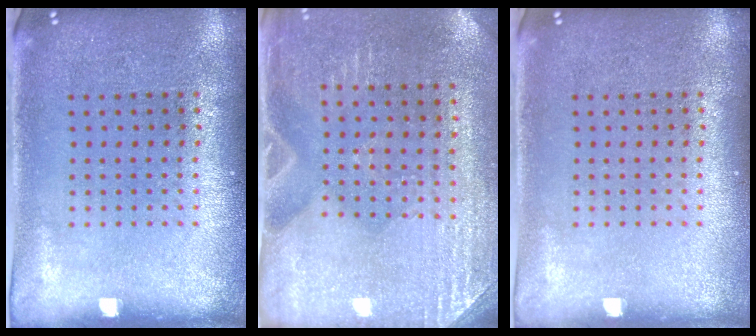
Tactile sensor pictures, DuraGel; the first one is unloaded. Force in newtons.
{"total": 2.9, "press": 2.8, "slide": 0.9}
{"total": 0.0}